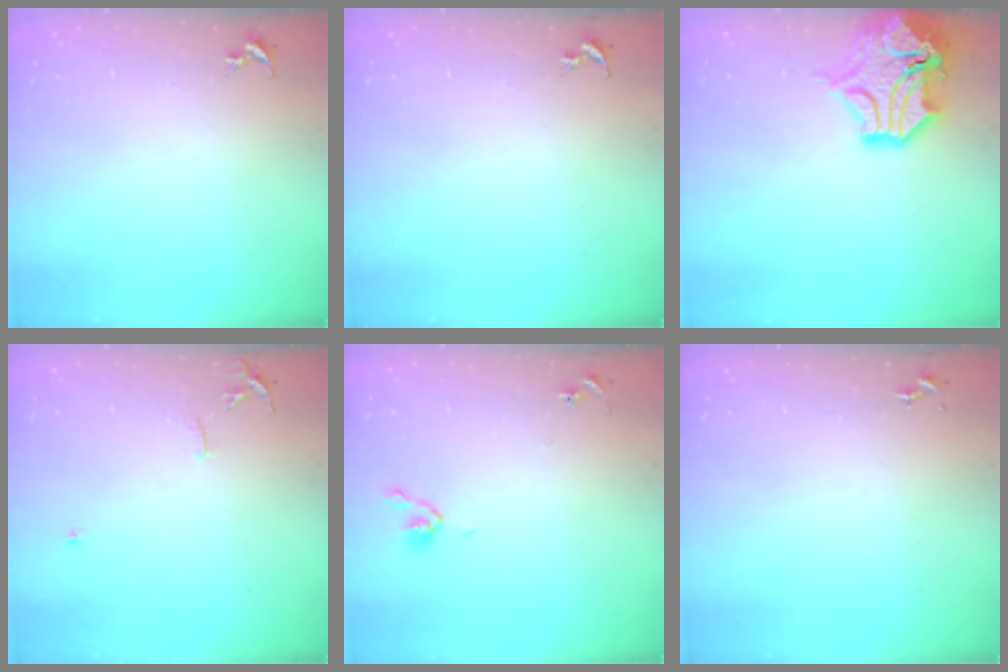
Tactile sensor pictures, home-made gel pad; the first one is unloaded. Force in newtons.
{"total": 0.0}
{"total": 17.9, "press": 17.7, "slide": 2.6}
{"total": 6.2, "press": 6.1, "slide": 0.7}
{"total": 5.9, "press": 5.8, "slide": 0.8}
{"total": 0.0}